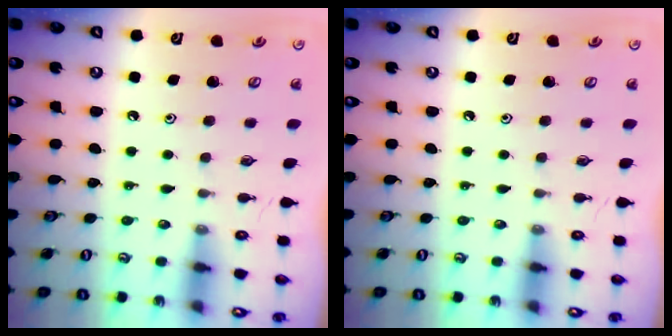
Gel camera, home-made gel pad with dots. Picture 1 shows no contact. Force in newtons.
{"total": 0.0}